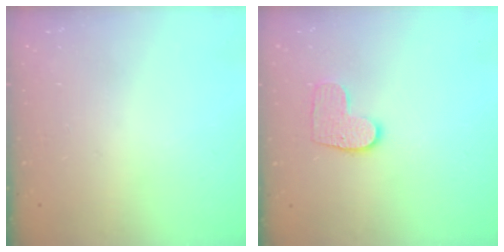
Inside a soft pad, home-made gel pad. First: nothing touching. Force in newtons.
{"total": 8.4, "press": 8.4, "slide": 0.4}